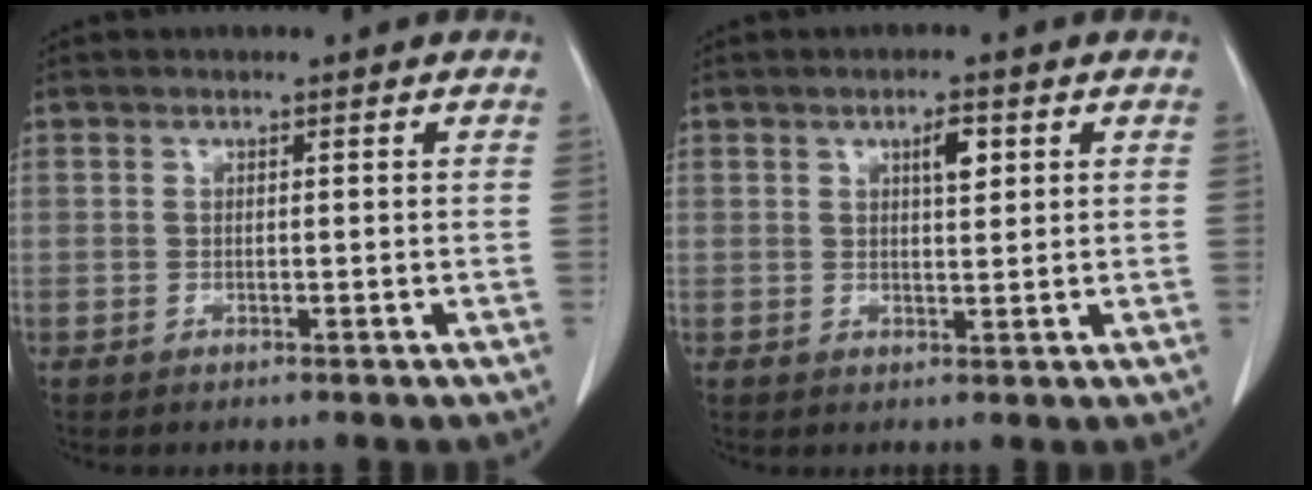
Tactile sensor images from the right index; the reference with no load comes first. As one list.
[{"total": 3.1, "force": [1.3, 0.9, 2.7], "torque": [-0.044, -0.001, 0.021]}]